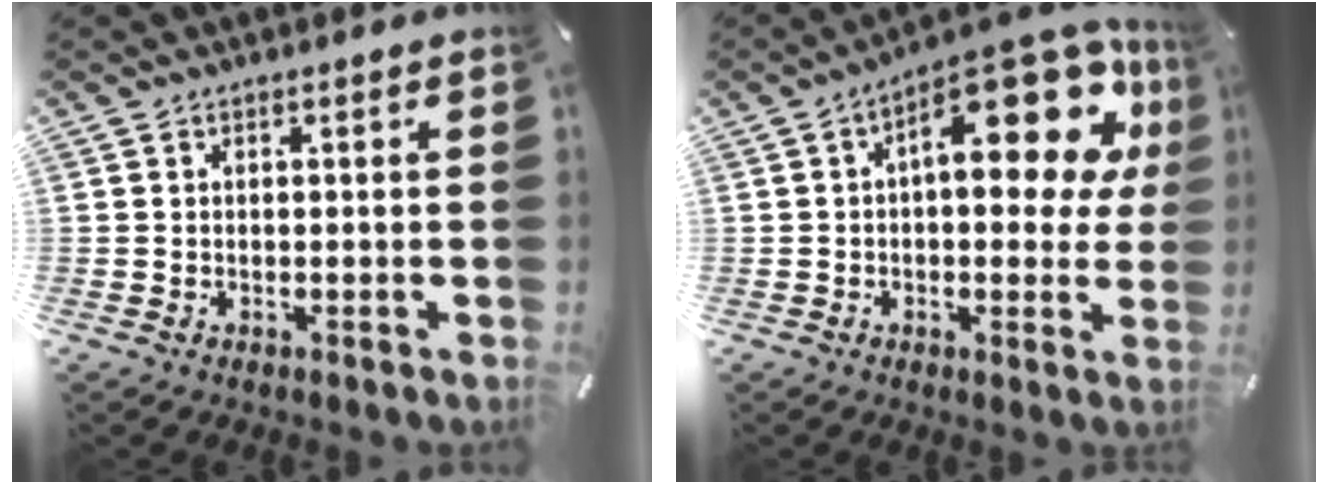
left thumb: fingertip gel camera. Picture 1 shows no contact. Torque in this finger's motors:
{"motor_torque": [0.73, 0.73, 0.62, -0.13, 0.16]}